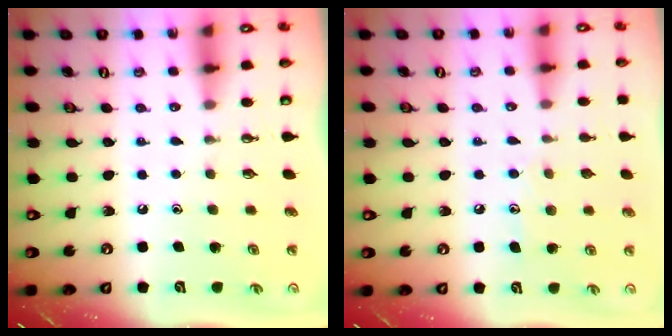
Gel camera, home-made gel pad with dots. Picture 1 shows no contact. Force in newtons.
{"total": 7.3, "press": 7.3, "slide": 0.0}